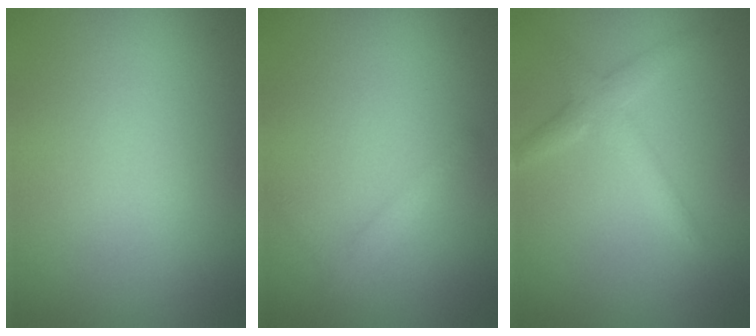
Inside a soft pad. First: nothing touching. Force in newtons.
{"total": 1.4, "press": 1.4, "slide": 0.1}
{"total": 2.5, "press": 2.5, "slide": 0.1}